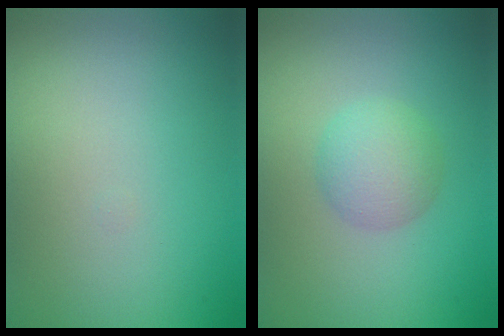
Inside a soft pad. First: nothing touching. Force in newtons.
{"total": 3.0, "press": 3.0, "slide": 0.1}